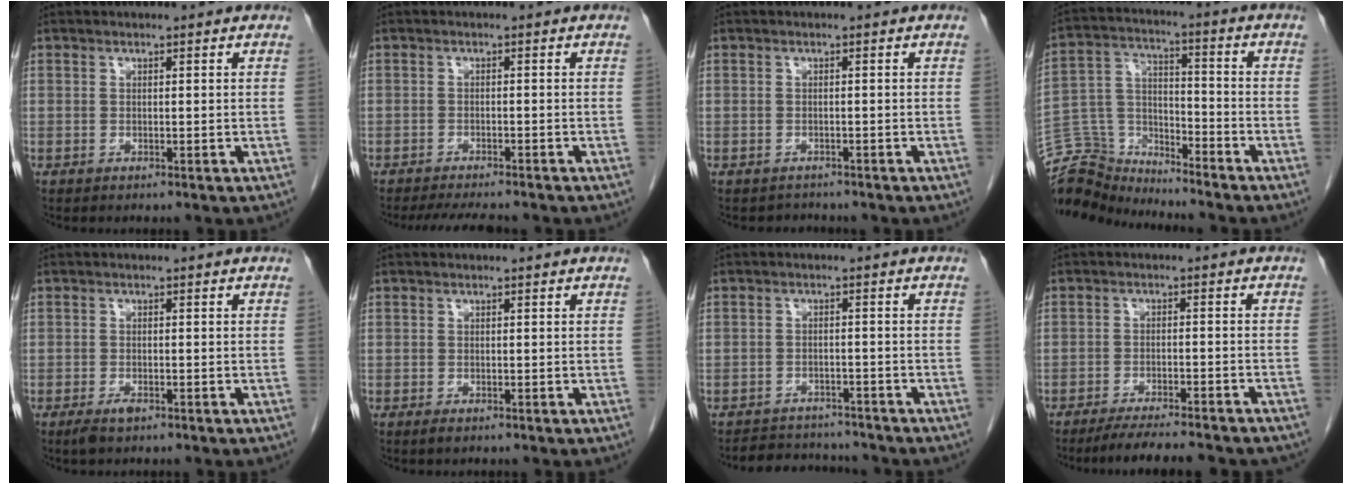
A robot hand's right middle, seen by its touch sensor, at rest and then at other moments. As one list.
[{"total": 6.7, "force": [-6.0, 1.0, 2.9], "torque": [-0.043, -0.013, -0.089]}, {"total": 1.4, "force": [-1.3, 0.4, -0.4], "torque": [-0.001, -0.005, -0.019]}, {"total": 10.2, "force": [-10.1, 1.5, -0.9], "torque": [0.008, 0.040, -0.197]}, {"total": 2.0, "force": [-1.3, 0.7, 1.4], "torque": [-0.029, -0.002, -0.020]}, {"total": 0.9, "force": [-0.6, 0.4, 0.6], "torque": [-0.012, -0.001, -0.004]}, {"total": 6.5, "force": [-6.2, 1.6, 0.4], "torque": [-0.004, 0.007, -0.088]}, {"total": 13.0, "force": [-11.5, 1.7, 5.7], "torque": [-0.076, -0.011, -0.153]}]